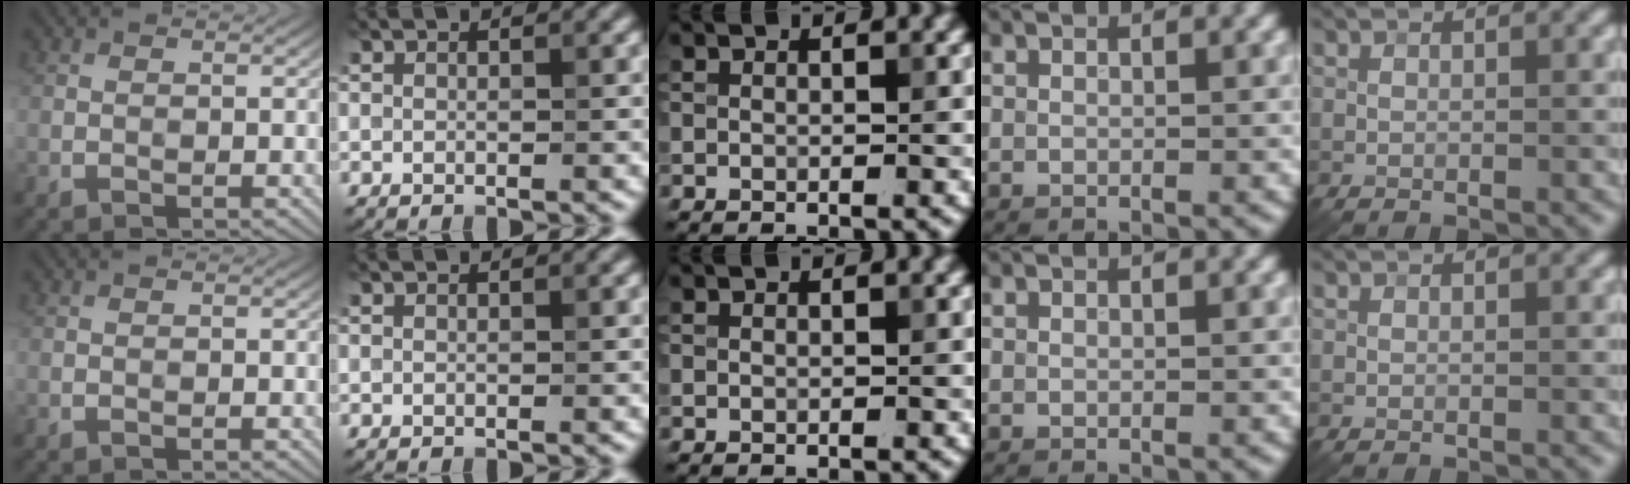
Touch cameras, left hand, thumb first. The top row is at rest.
{}